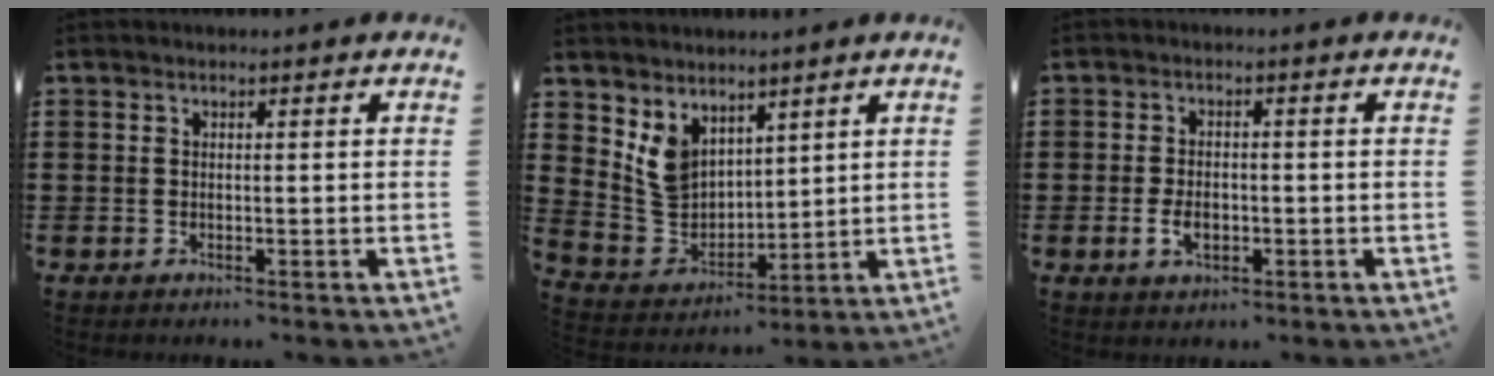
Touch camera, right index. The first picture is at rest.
{"total": 6.4, "force": [3.9, 4.8, 1.9], "torque": [-0.071, -0.010, 0.076]}
{"total": 3.3, "force": [-0.8, 2.1, 2.5], "torque": [-0.047, 0.004, -0.014]}